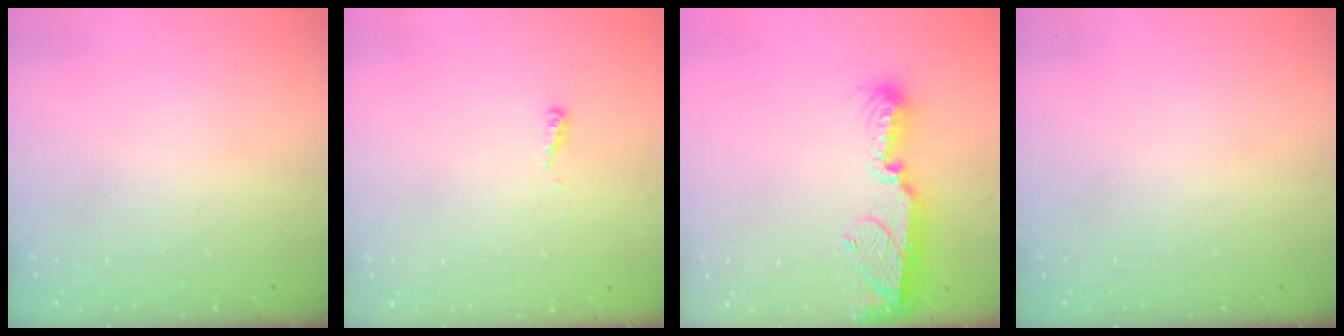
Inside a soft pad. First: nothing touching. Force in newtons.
{"total": 3.9, "press": 3.9, "slide": 0.4}
{"total": 13.3, "press": 12.2, "slide": 5.5}
{"total": 0.0}